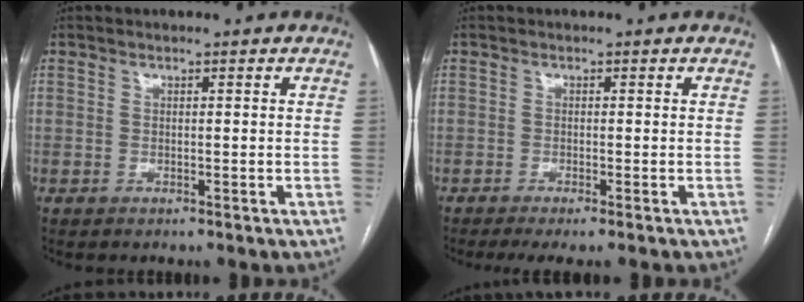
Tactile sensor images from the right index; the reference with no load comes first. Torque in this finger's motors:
{"motor_torque": [0.13, -0.14, 0.09, 0.02]}